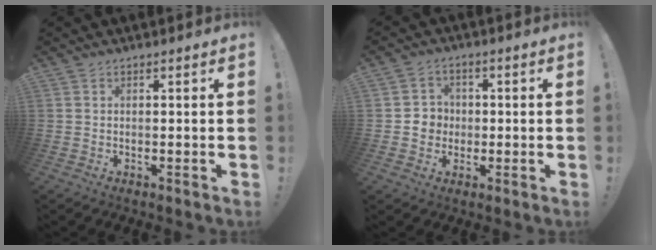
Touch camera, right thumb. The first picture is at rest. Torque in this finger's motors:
{"motor_torque": [0.00, 0.01, 0.00, 0.00, 0.00]}